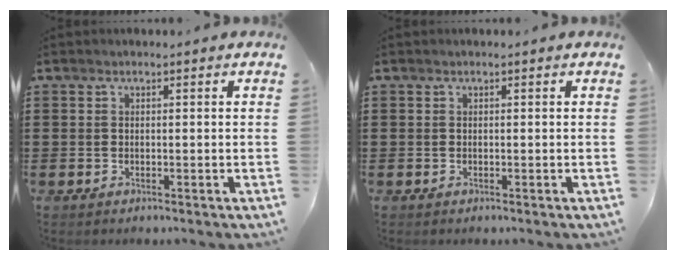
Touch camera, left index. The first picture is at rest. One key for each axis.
{"total": 0.0}